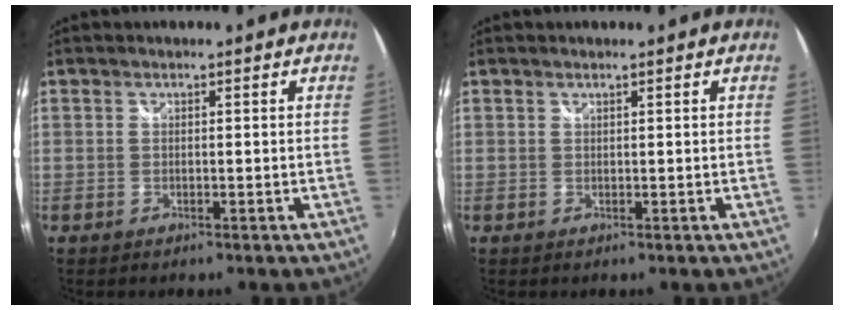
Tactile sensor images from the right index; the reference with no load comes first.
{"total": 0.0}